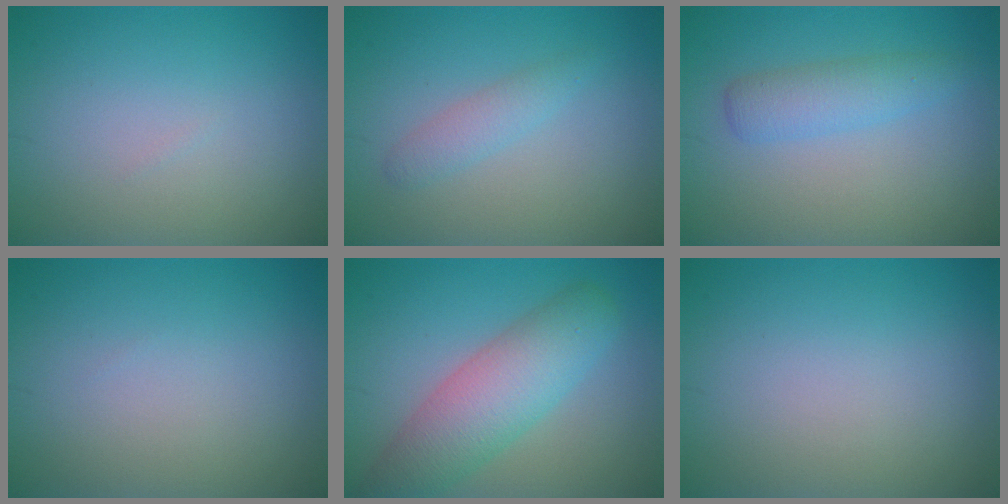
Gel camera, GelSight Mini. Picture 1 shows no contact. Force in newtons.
{"total": 1.7, "press": 1.7, "slide": 0.1}
{"total": 2.8, "press": 2.7, "slide": 0.2}
{"total": 0.0}
{"total": 6.4, "press": 6.4, "slide": 0.3}
{"total": 0.0}